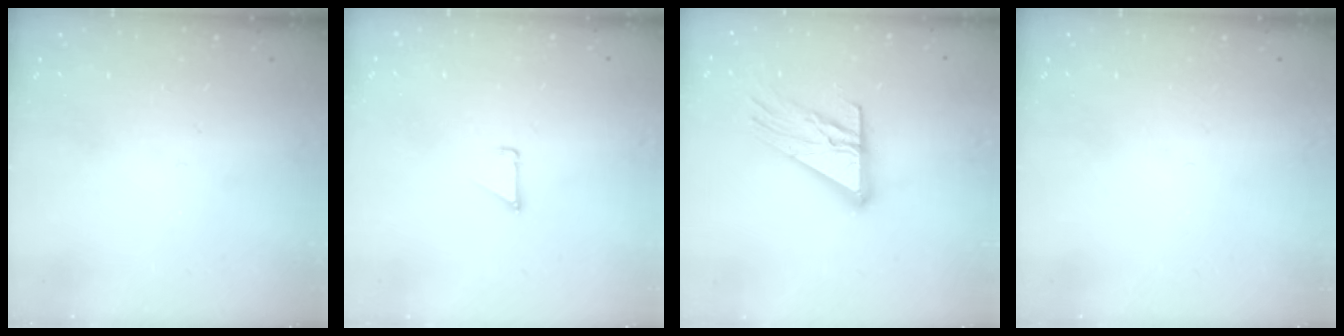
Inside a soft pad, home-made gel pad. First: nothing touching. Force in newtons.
{"total": 0.9, "press": 0.9, "slide": 0.1}
{"total": 14.6, "press": 14.5, "slide": 1.4}
{"total": 0.0}